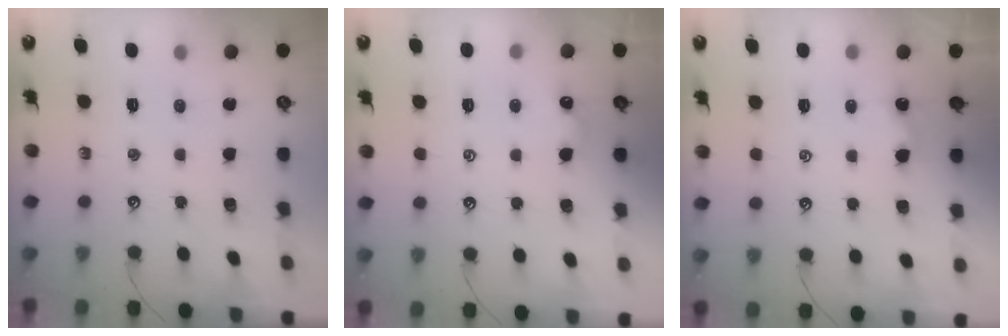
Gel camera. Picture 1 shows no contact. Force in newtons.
{"total": 1.4, "press": 1.3, "slide": 0.3}
{"total": 0.8, "press": 0.7, "slide": 0.2}